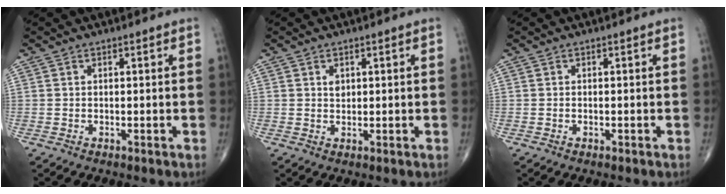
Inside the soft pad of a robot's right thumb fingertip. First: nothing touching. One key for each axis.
{"total": 1.5, "fx": 0.6, "fy": 1.1, "fz": 0.9, "tx": -0.009, "ty": -0.004, "tz": 0.012}
{"total": 0.0}